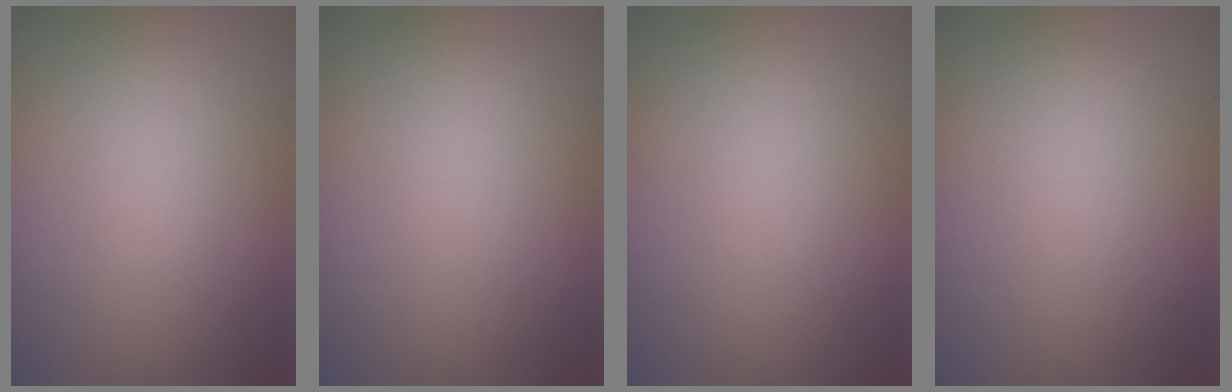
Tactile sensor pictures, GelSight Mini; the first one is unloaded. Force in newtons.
{"total": 0.0}
{"total": 0.0}
{"total": 0.0}